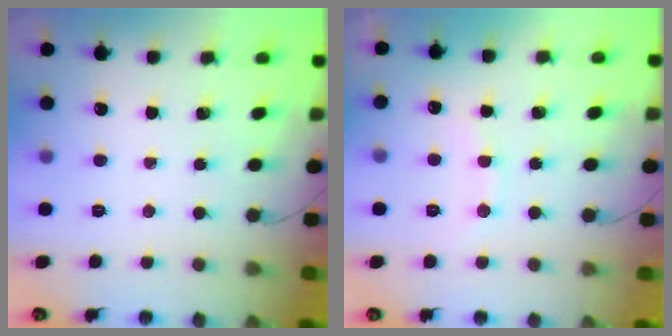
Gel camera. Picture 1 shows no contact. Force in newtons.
{"total": 7.0, "press": 6.9, "slide": 0.9}